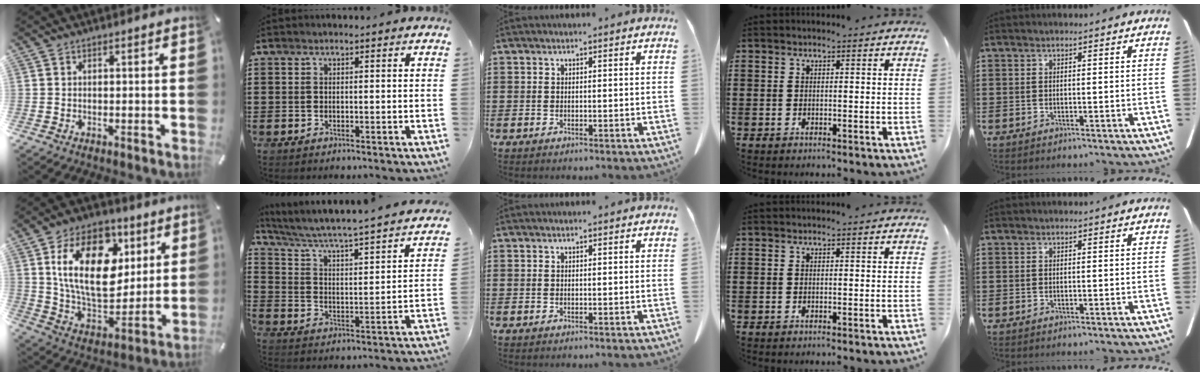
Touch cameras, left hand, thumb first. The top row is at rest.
{"thumb": {"total": 22.7, "force": [7.4, 14.6, 15.8], "torque": [-0.285, -0.022, 0.124]}, "index": {"total": 3.2, "force": [2.7, -0.2, 1.6], "torque": [-0.049, -0.040, 0.031]}}